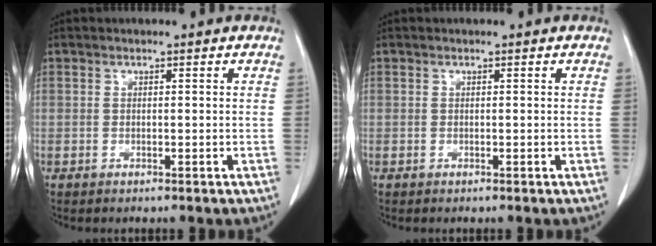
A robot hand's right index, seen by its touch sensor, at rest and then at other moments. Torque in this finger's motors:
{"motor_torque": [0.00, 0.00, 0.00, 0.01]}